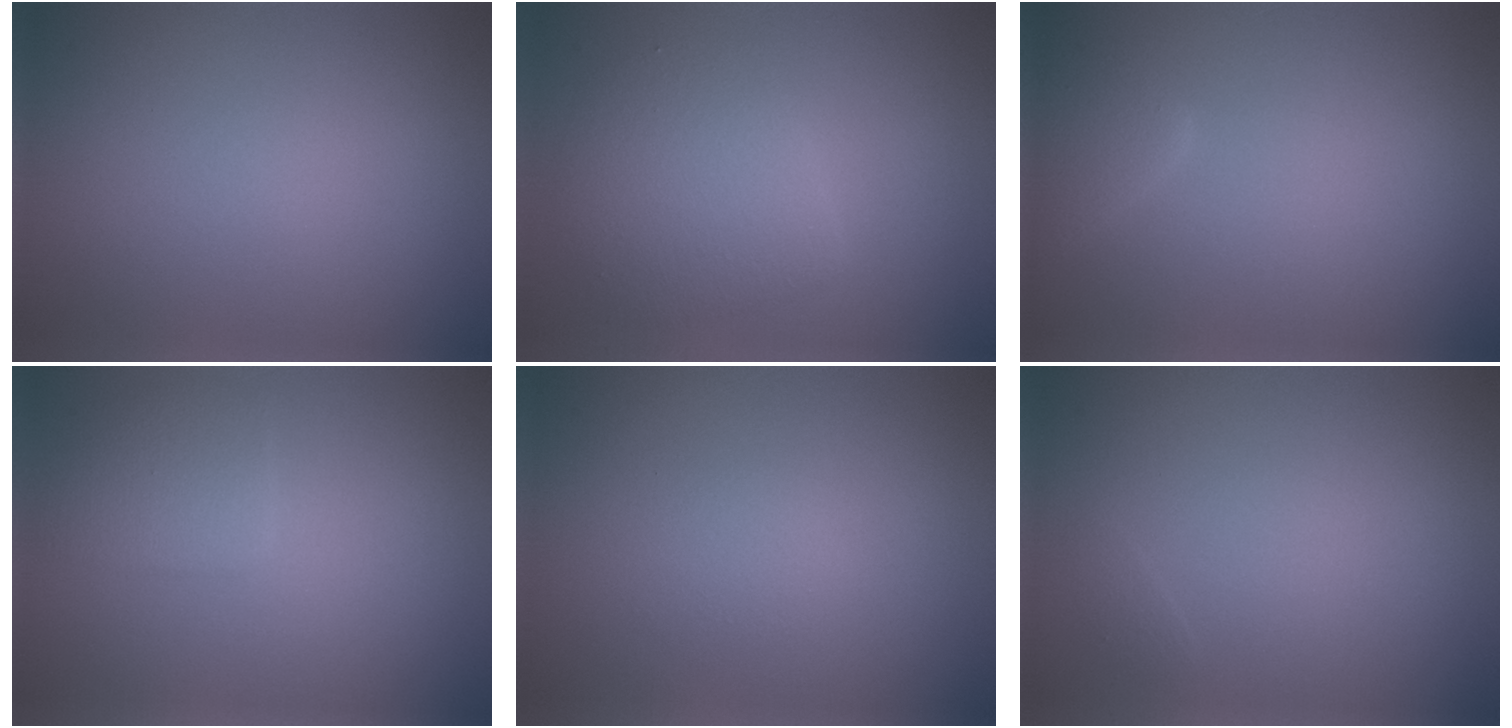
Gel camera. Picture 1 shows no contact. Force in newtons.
{"total": 4.2, "press": 4.2, "slide": 0.2}
{"total": 2.3, "press": 2.3, "slide": 0.1}
{"total": 2.4, "press": 2.4, "slide": 0.2}
{"total": 1.1, "press": 1.1, "slide": 0.0}
{"total": 0.5, "press": 0.5, "slide": 0.1}